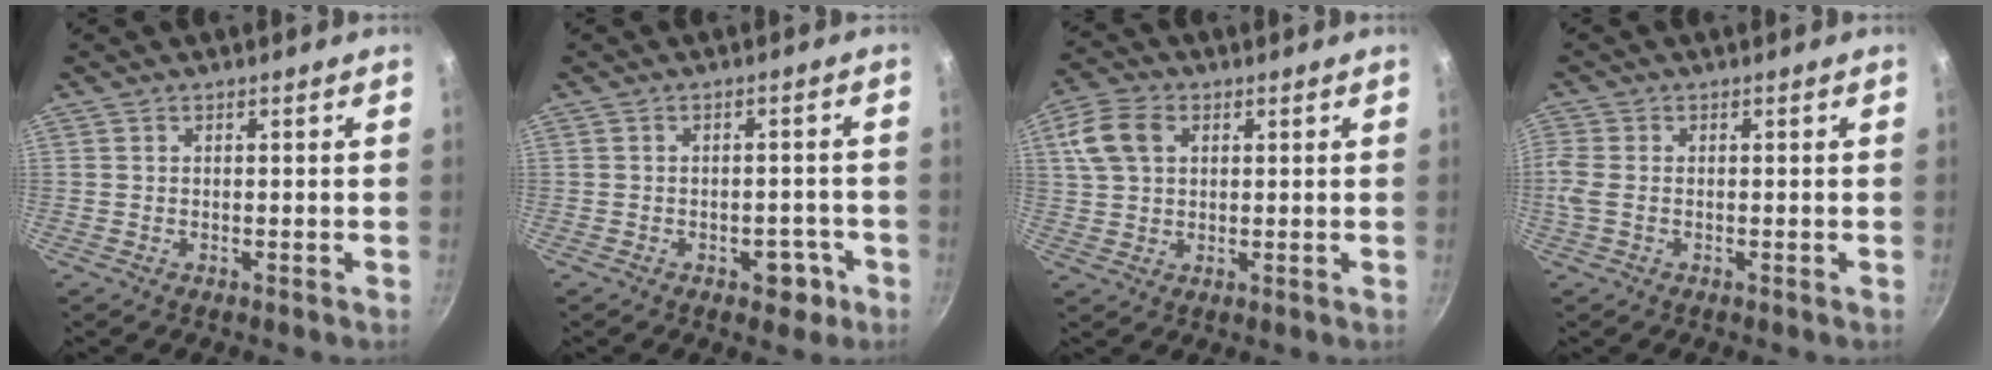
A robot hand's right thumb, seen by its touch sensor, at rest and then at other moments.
{"total": 4.1, "force": [-2.1, 2.6, 2.4], "torque": [-0.008, 0.021, -0.025]}
{"total": 8.1, "force": [2.5, 5.6, 5.4], "torque": [-0.108, 0.012, 0.046]}
{"total": 3.8, "force": [-0.4, 2.4, 3.0], "torque": [-0.096, 0.002, -0.011]}